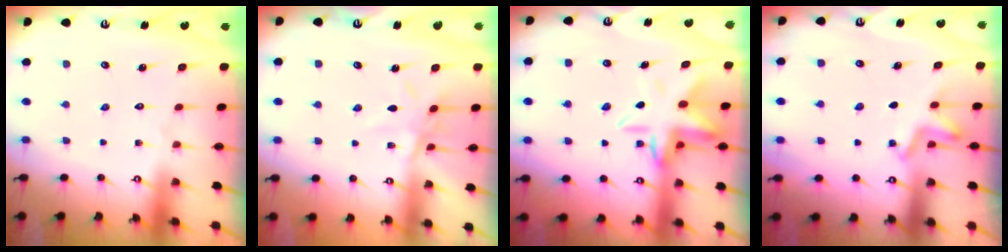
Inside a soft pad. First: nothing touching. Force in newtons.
{"total": 7.4, "press": 7.4, "slide": 0.6}
{"total": 9.9, "press": 9.6, "slide": 2.4}
{"total": 2.4, "press": 2.2, "slide": 1.1}